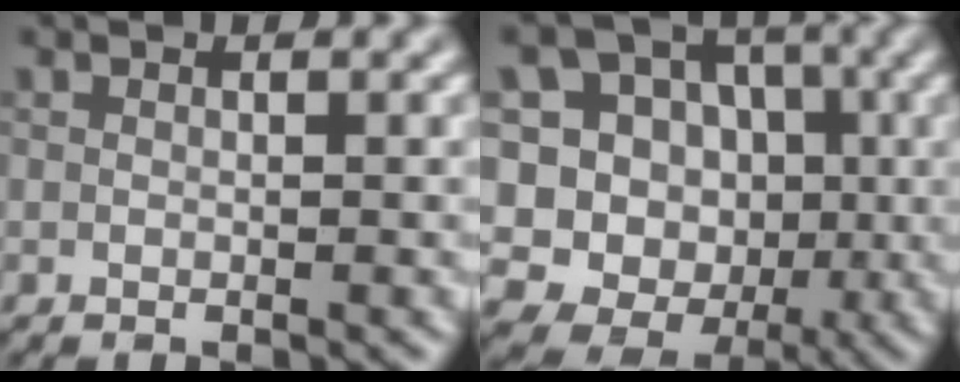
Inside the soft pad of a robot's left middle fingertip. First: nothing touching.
{"total": 12.6, "force": [-0.7, 11.9, 4.1], "torque": [-0.130, 0.040, -0.023]}